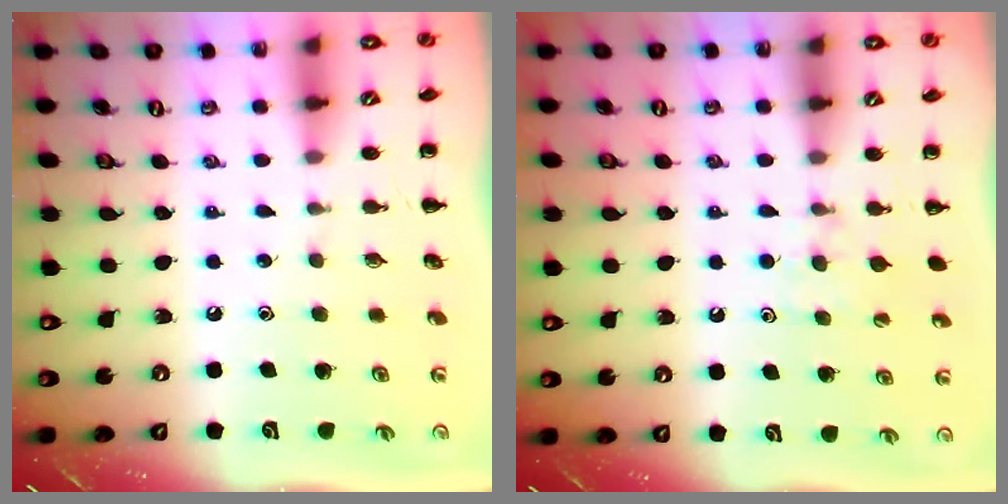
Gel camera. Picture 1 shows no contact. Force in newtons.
{"total": 5.7, "press": 5.4, "slide": 1.9}